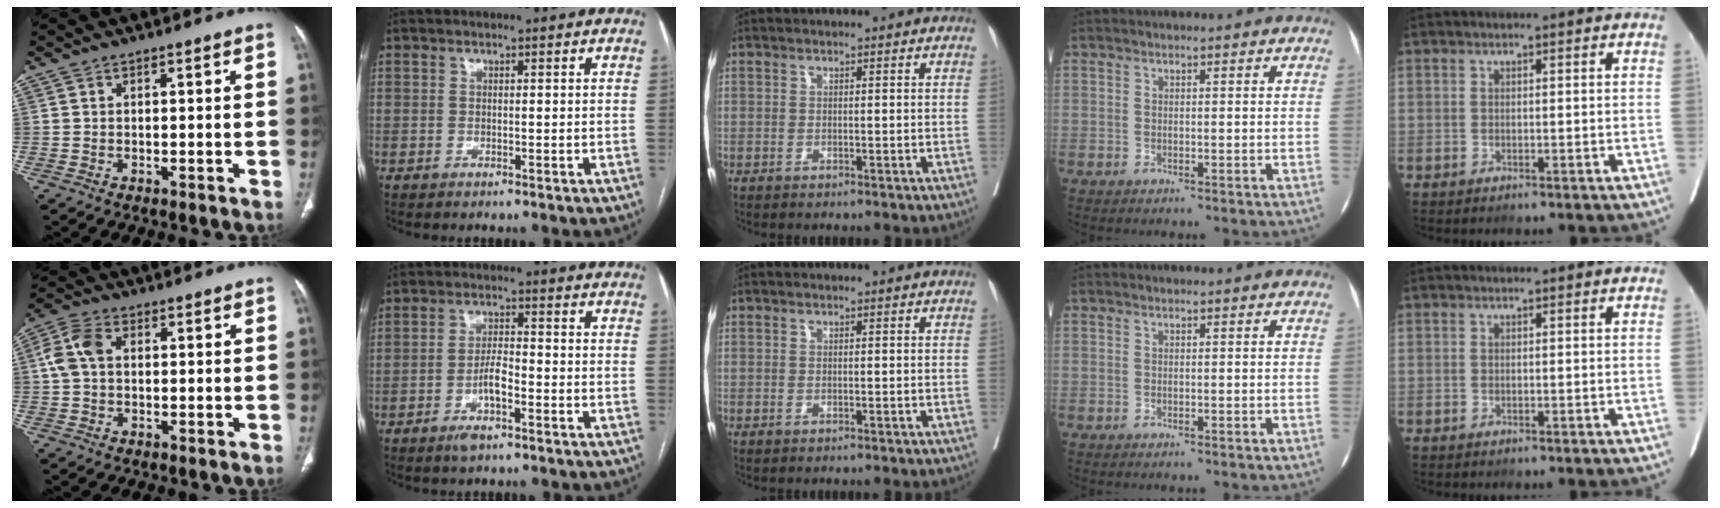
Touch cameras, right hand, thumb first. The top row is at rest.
{"thumb": {"total": 6.1, "force": [0.9, 4.0, 4.5], "torque": [-0.100, 0.021, 0.013]}, "index": {"total": 4.8, "force": [-2.2, 1.1, 4.1], "torque": [-0.084, 0.003, -0.041]}}